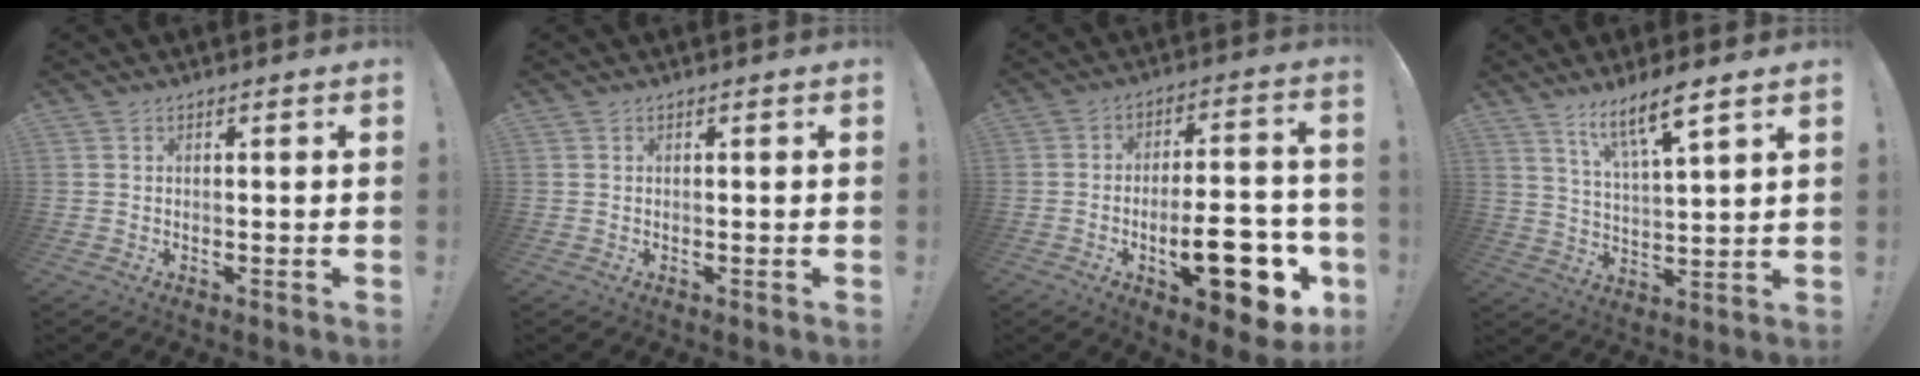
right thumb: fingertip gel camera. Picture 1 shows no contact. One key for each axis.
{"total": 0.0}
{"total": 18.9, "fx": -6.9, "fy": 7.2, "fz": 16.1, "tx": -0.214, "ty": 0.037, "tz": -0.097}
{"total": 11.2, "fx": 7.8, "fy": 1.5, "fz": 7.9, "tx": -0.129, "ty": -0.042, "tz": 0.127}